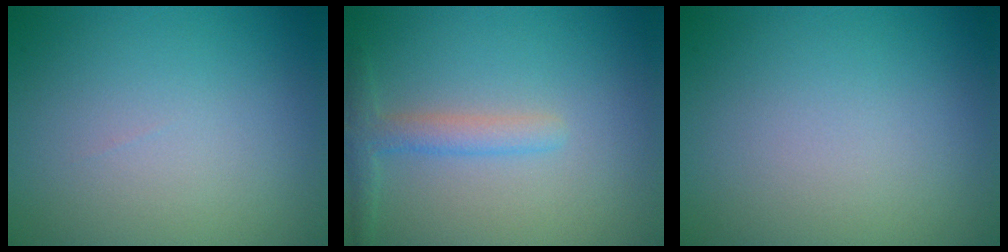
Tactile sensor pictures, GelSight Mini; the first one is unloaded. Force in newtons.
{"total": 2.1, "press": 2.1, "slide": 0.1}
{"total": 0.0}